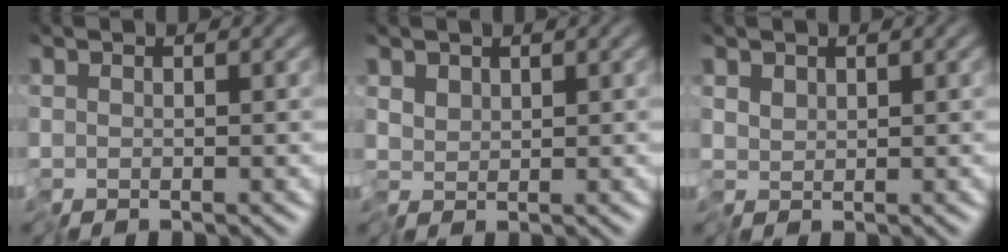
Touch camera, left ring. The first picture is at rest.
{"total": 1.0, "force": [0.4, 0.7, 0.7], "torque": [-0.010, -0.001, 0.007]}
{"total": 0.7, "force": [0.4, 0.3, 0.5], "torque": [-0.009, -0.001, 0.006]}